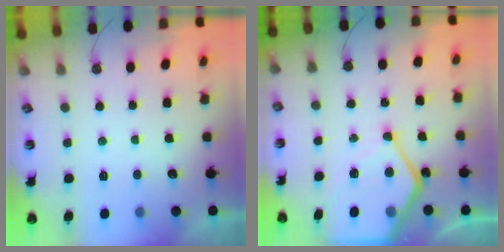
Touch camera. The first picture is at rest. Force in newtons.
{"total": 13.3, "press": 13.3, "slide": 0.7}